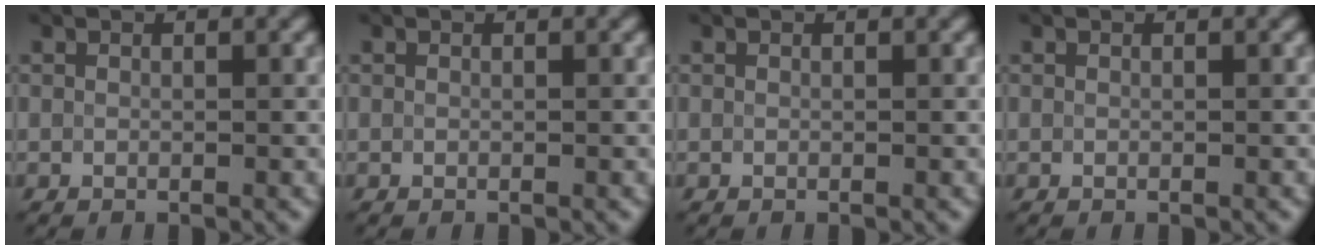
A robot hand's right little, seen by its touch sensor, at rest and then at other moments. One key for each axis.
{"total": 0.0}
{"total": 0.0}
{"total": 0.0}